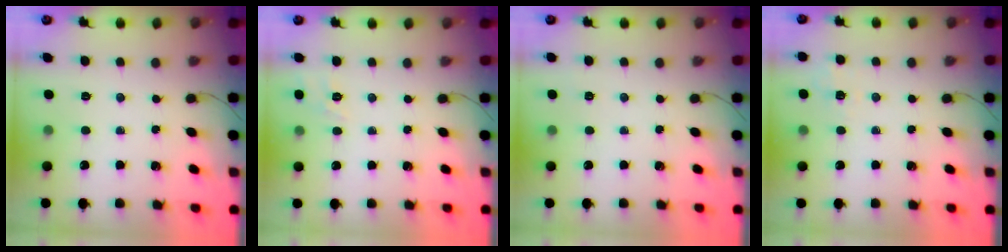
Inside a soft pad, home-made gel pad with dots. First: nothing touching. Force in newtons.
{"total": 8.8, "press": 8.5, "slide": 1.9}
{"total": 2.4, "press": 2.1, "slide": 1.2}
{"total": 2.2, "press": 1.3, "slide": 1.8}